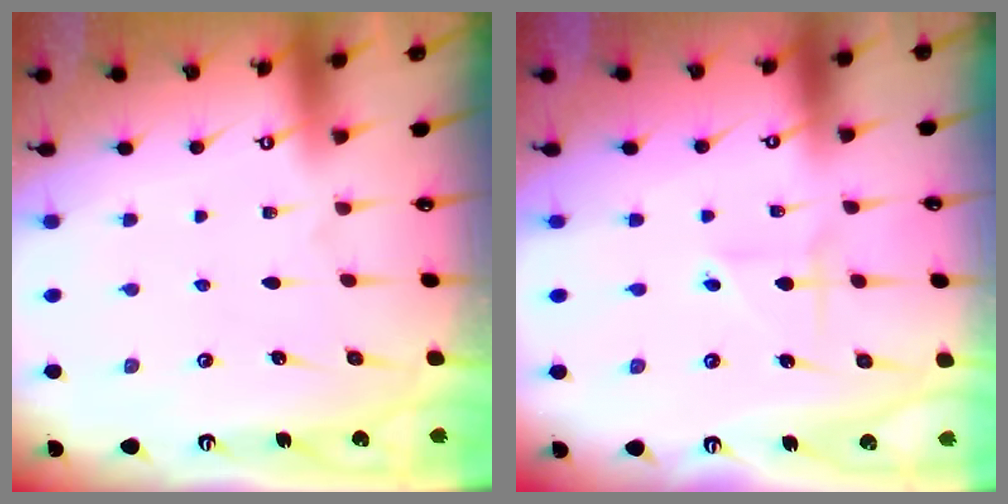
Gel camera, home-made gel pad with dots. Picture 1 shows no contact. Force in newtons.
{"total": 1.8, "press": 1.7, "slide": 0.7}